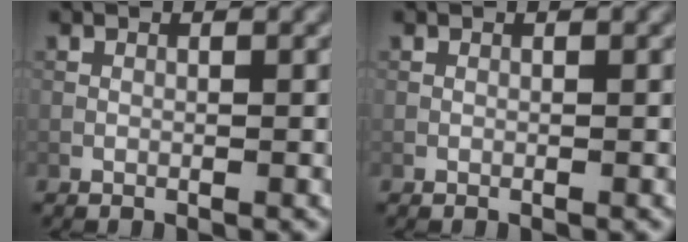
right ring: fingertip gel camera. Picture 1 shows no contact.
{"total": 0.0}